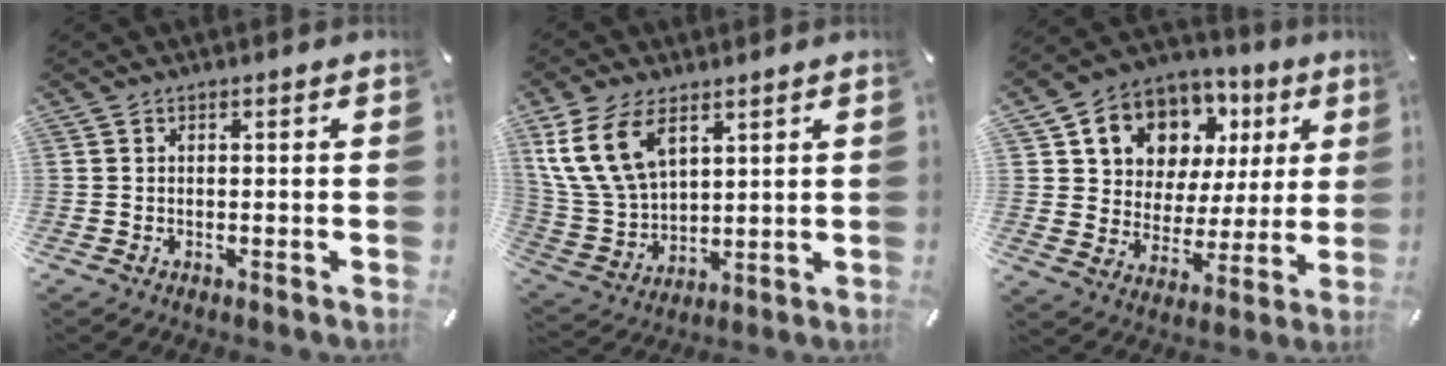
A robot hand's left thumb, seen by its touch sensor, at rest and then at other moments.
{"total": 13.8, "force": [7.0, 8.6, 8.2], "torque": [-0.209, -0.013, 0.129]}
{"total": 11.1, "force": [6.0, 9.0, 2.5], "torque": [-0.061, -0.044, 0.116]}